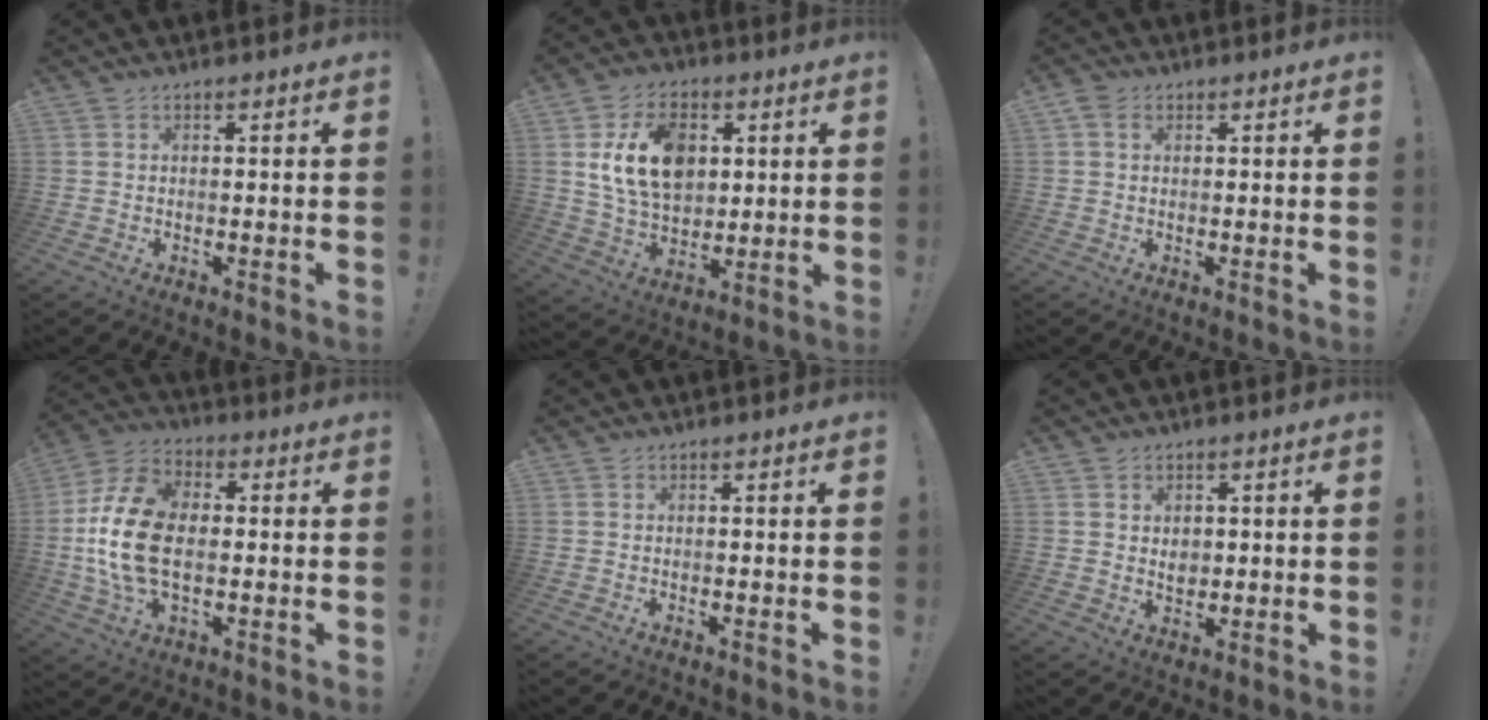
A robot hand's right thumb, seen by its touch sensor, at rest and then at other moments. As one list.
[{"total": 16.2, "force": [4.2, 11.5, 10.7], "torque": [-0.180, -0.010, 0.081]}, {"total": 2.6, "force": [1.1, 2.0, 1.2], "torque": [-0.022, 0.001, 0.021]}, {"total": 17.8, "force": [-0.8, 11.4, 13.6], "torque": [-0.257, 0.003, -0.012]}, {"total": 0.0}, {"total": 3.4, "force": [0.8, 3.2, 1.1], "torque": [-0.004, -0.001, 0.010]}]